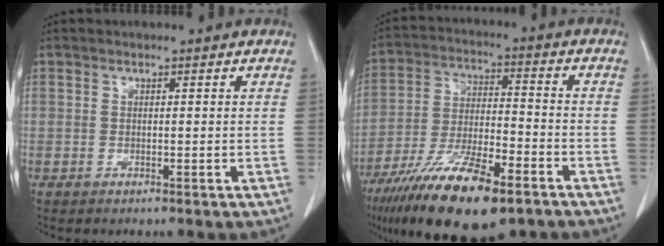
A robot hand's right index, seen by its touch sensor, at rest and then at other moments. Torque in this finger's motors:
{"motor_torque": [1.15, -0.99, 1.05, 0.21]}